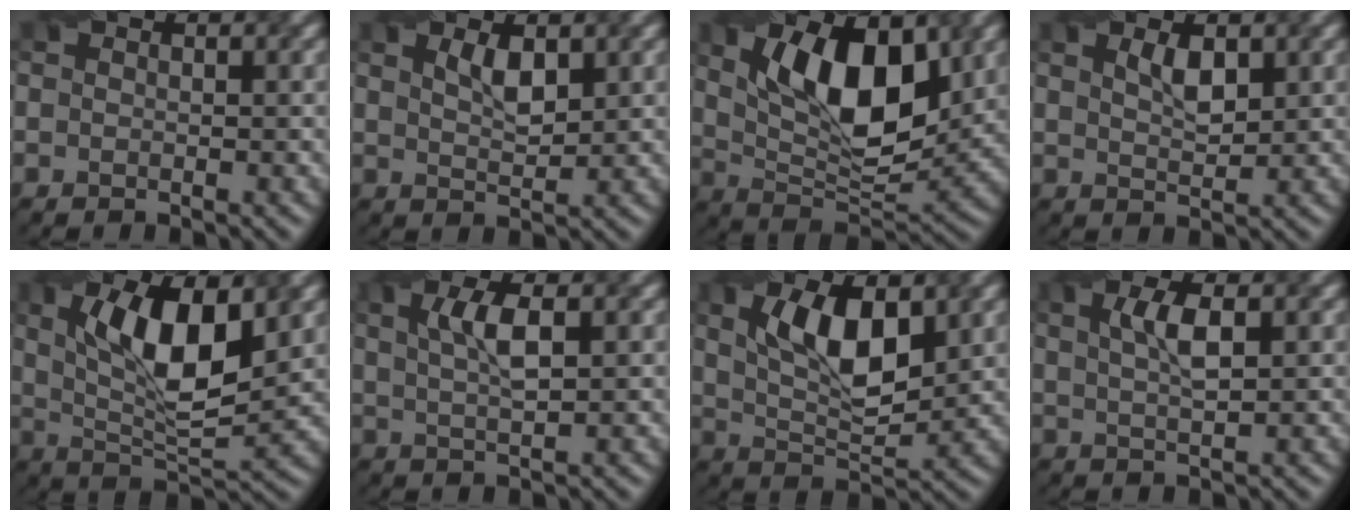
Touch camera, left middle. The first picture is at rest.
{"total": 2.5, "force": [1.3, 0.9, 1.9], "torque": [-0.038, -0.001, 0.027]}
{"total": 10.4, "force": [3.3, 4.9, 8.5], "torque": [-0.139, -0.001, 0.051]}
{"total": 2.4, "force": [1.2, 0.9, 1.9], "torque": [-0.038, -0.001, 0.025]}
{"total": 10.0, "force": [2.7, 3.7, 8.9], "torque": [-0.155, 0.001, 0.045]}
{"total": 3.7, "force": [1.2, 1.0, 3.3], "torque": [-0.066, 0.004, 0.024]}
{"total": 7.8, "force": [2.4, 3.4, 6.7], "torque": [-0.124, 0.005, 0.043]}
{"total": 3.2, "force": [1.1, 0.9, 2.9], "torque": [-0.055, 0.004, 0.021]}